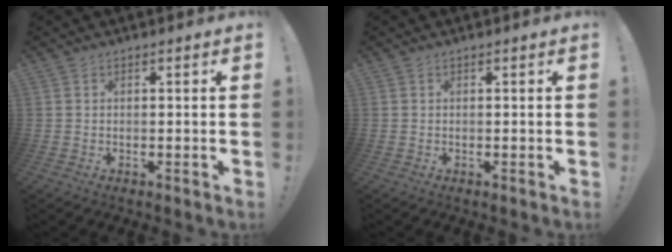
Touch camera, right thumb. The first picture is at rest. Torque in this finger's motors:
{"motor_torque": [0.00, 0.00, 0.01, 0.00, 0.00]}